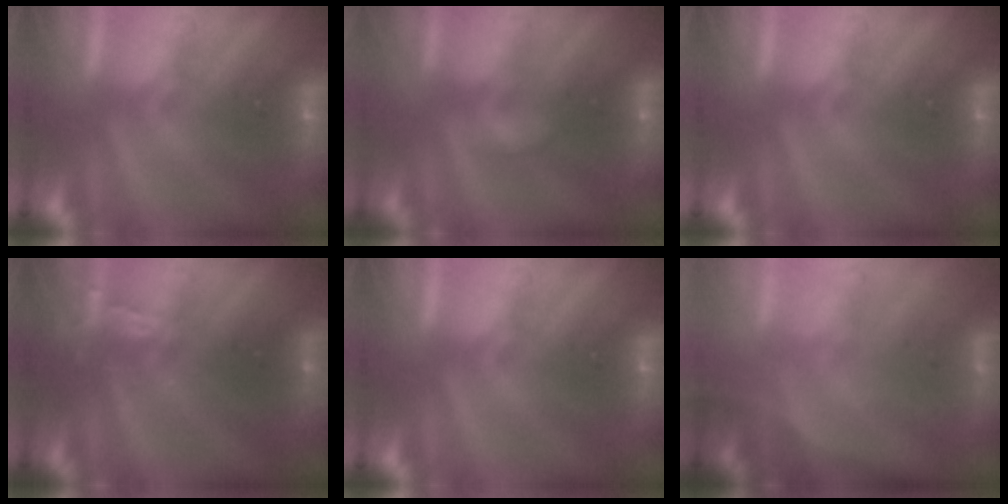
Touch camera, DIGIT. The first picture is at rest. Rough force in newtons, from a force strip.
{"total": 2.2}
{"total": 0.0}
{"total": 2.6}
{"total": 0.0}
{"total": 1.4}